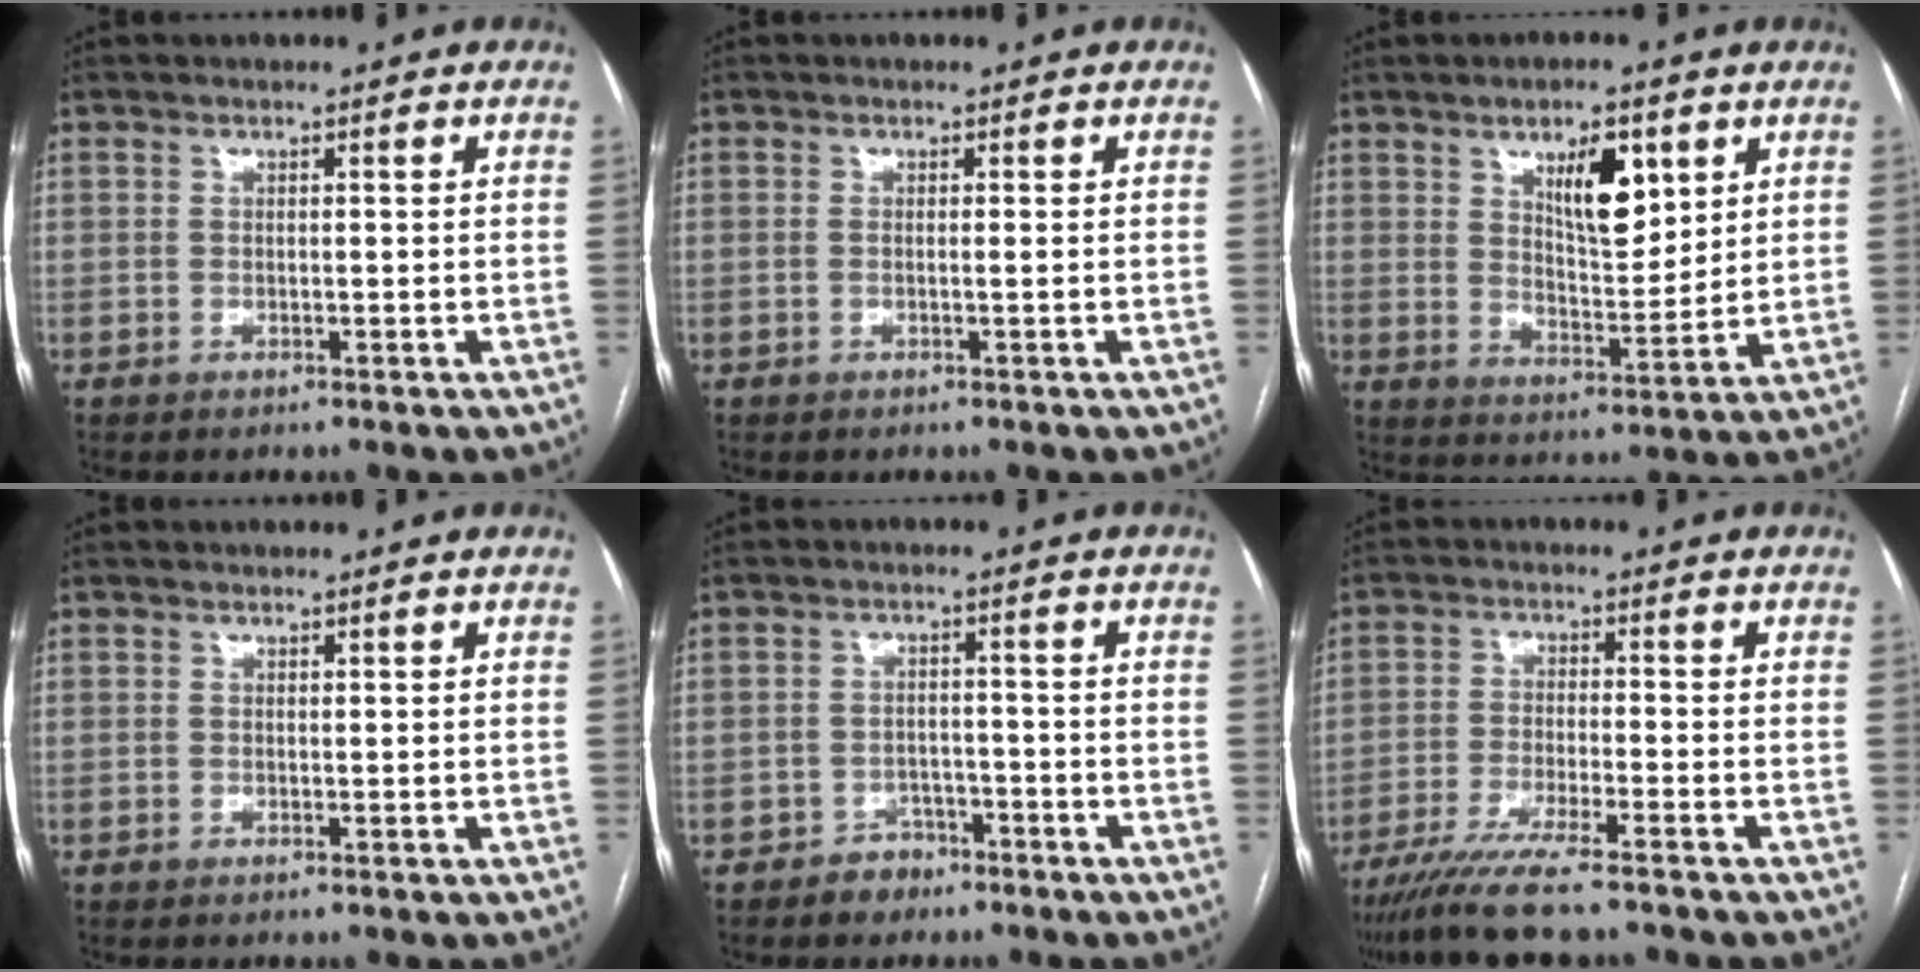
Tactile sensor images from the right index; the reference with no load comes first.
{"total": 0.5, "force": [-0.1, -0.2, 0.5], "torque": [-0.012, -0.001, -0.002]}
{"total": 9.0, "force": [4.2, 3.3, 7.2], "torque": [-0.119, 0.000, 0.076]}
{"total": 0.0}
{"total": 3.3, "force": [-2.2, 2.4, 0.3], "torque": [-0.002, 0.012, -0.032]}
{"total": 9.0, "force": [-7.1, 0.4, 5.5], "torque": [-0.088, -0.022, -0.118]}